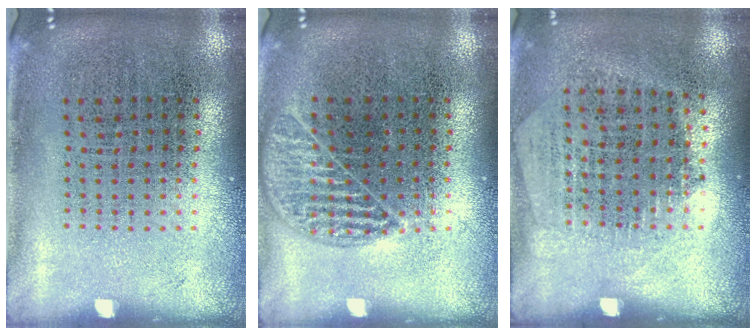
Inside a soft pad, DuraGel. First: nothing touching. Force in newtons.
{"total": 1.1, "press": 1.0, "slide": 0.4}
{"total": 1.2, "press": 1.0, "slide": 0.6}